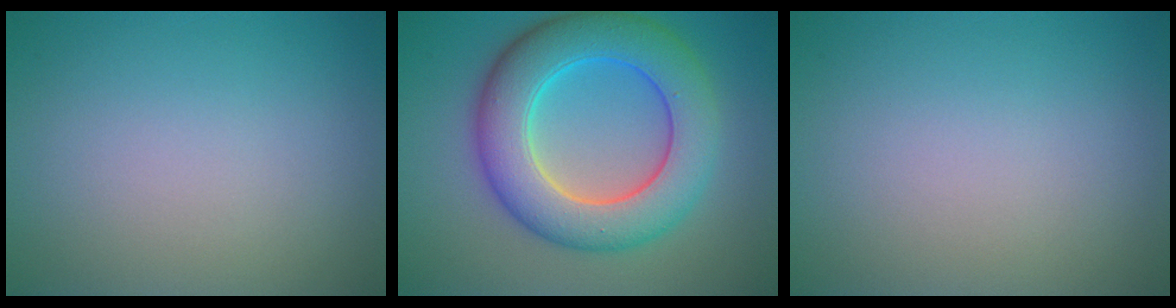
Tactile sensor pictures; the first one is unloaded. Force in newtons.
{"total": 9.4, "press": 9.4, "slide": 0.4}
{"total": 0.0}